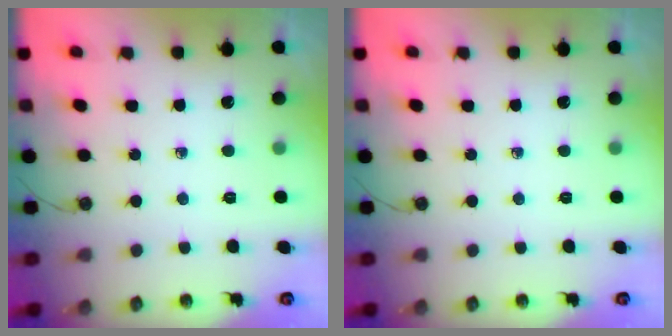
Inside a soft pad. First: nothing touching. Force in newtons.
{"total": 0.0}